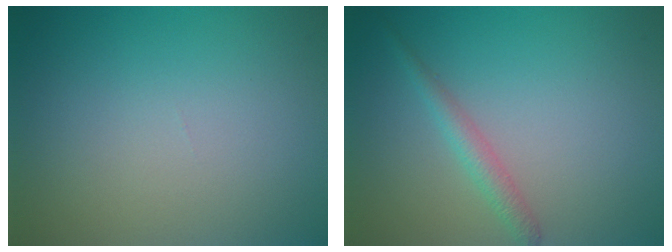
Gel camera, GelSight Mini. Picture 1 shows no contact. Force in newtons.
{"total": 1.8, "press": 1.8, "slide": 0.0}